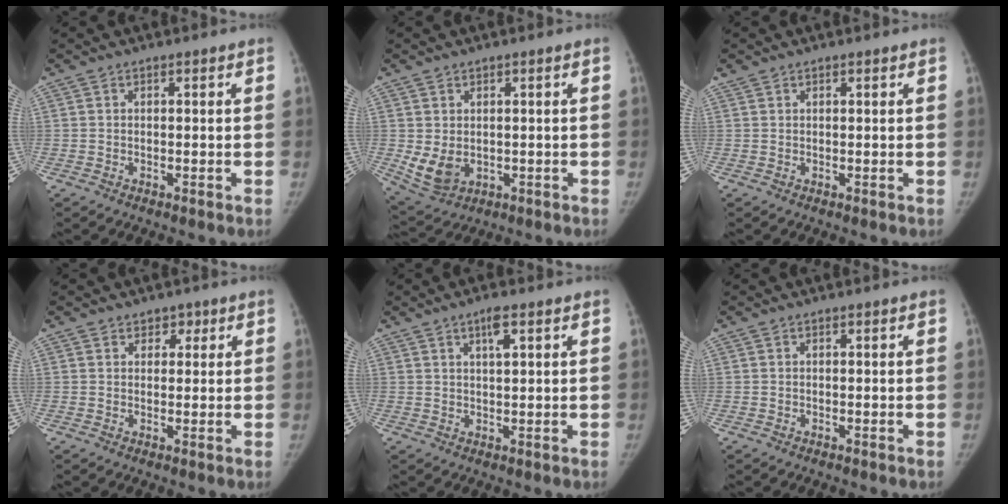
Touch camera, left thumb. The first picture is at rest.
{"total": 5.8, "force": [-0.3, 4.4, 3.9], "torque": [-0.064, -0.013, 0.015]}
{"total": 0.9, "force": [0.8, 0.4, 0.1], "torque": [0.001, -0.002, 0.013]}
{"total": 2.3, "force": [1.3, 1.9, 0.6], "torque": [0.020, -0.005, 0.013]}
{"total": 3.3, "force": [1.7, 1.0, 2.7], "torque": [-0.040, -0.004, 0.030]}
{"total": 0.0}